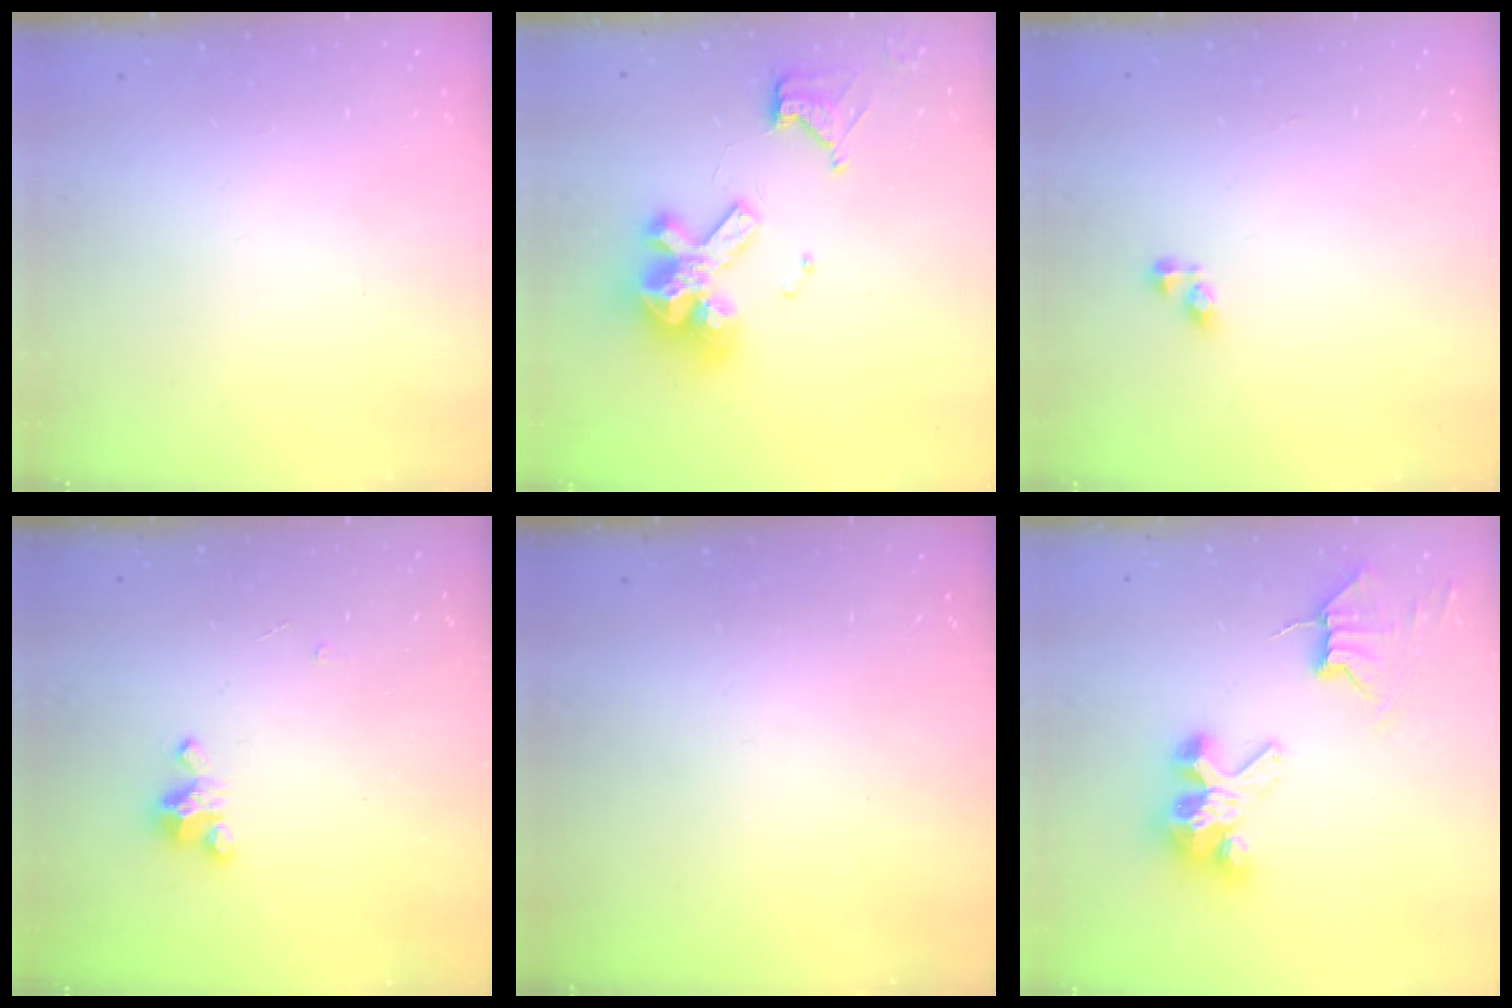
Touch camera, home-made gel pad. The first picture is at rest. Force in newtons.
{"total": 15.0, "press": 14.9, "slide": 1.5}
{"total": 3.7, "press": 3.7, "slide": 0.7}
{"total": 2.6, "press": 2.6, "slide": 0.3}
{"total": 0.0}
{"total": 11.9, "press": 11.9, "slide": 0.9}